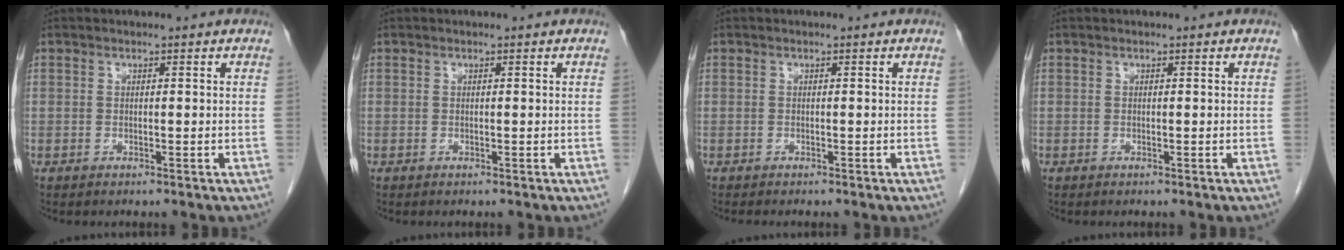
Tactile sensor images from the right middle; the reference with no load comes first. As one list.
[{"total": 0.0}, {"total": 0.8, "force": [-0.8, 0.1, 0.3], "torque": [-0.006, -0.001, -0.012]}, {"total": 0.0}]